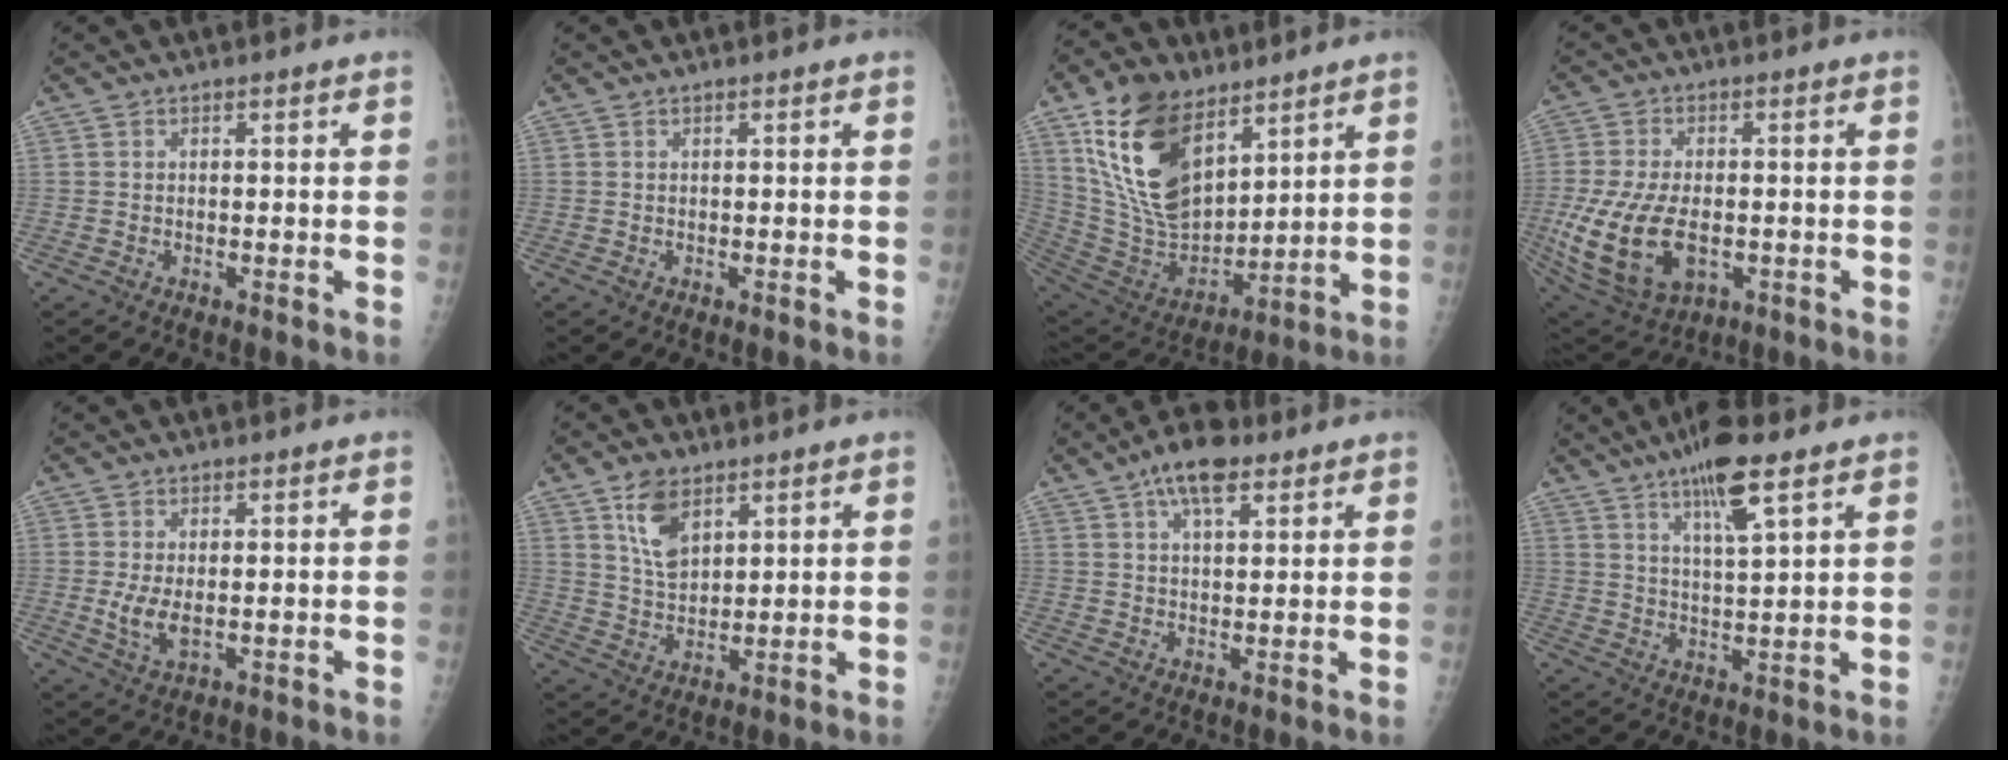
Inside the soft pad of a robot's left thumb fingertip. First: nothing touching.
{"total": 0.0}
{"total": 21.4, "force": [11.0, 11.7, 14.1], "torque": [-0.232, -0.050, 0.218]}
{"total": 16.1, "force": [-3.0, 9.5, 12.7], "torque": [-0.261, -0.010, -0.034]}
{"total": 4.7, "force": [-0.2, 2.4, 4.0], "torque": [-0.075, -0.010, 0.001]}
{"total": 7.9, "force": [4.4, 4.4, 4.9], "torque": [-0.068, -0.025, 0.089]}
{"total": 8.9, "force": [5.1, 4.0, 6.1], "torque": [-0.085, -0.004, 0.085]}
{"total": 9.8, "force": [6.0, 2.0, 7.5], "torque": [-0.125, -0.027, 0.102]}